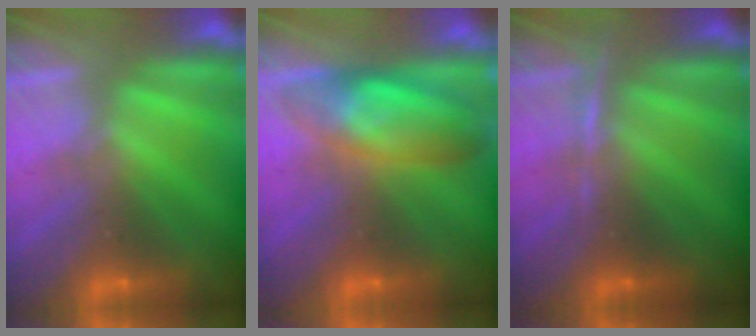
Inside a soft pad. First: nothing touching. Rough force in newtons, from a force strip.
{"total": 7.4}
{"total": 2.9}